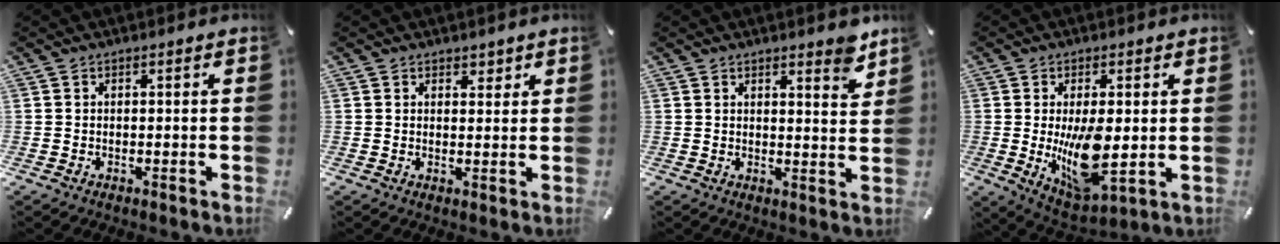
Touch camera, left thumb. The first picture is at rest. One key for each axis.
{"total": 2.3, "fx": 1.6, "fy": 1.7, "fz": 0.3, "tx": 0.008, "ty": -0.004, "tz": 0.025}
{"total": 5.0, "fx": 4.2, "fy": 1.4, "fz": 2.2, "tx": -0.022, "ty": -0.032, "tz": 0.071}
{"total": 13.0, "fx": 0.2, "fy": 6.0, "fz": 11.6, "tx": -0.200, "ty": -0.034, "tz": 0.006}